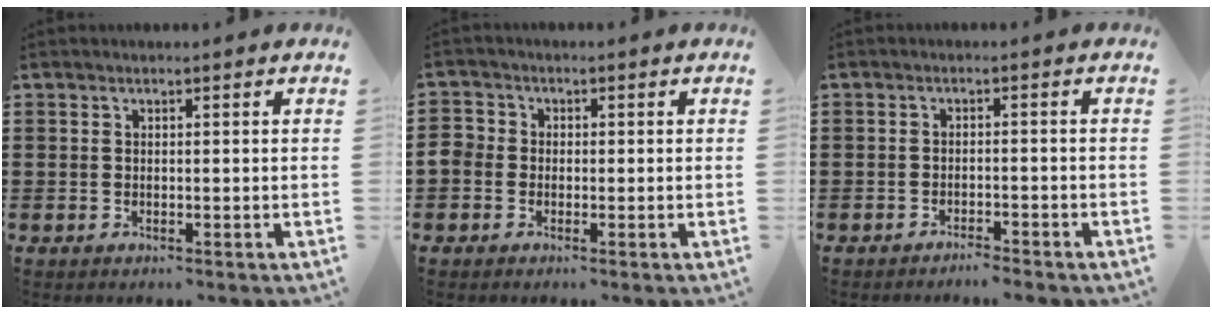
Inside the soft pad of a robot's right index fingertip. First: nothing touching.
{"total": 2.4, "force": [-1.0, 2.0, 0.8], "torque": [-0.038, -0.001, -0.026]}
{"total": 1.9, "force": [-1.8, -0.1, 0.4], "torque": [-0.010, 0.003, -0.037]}